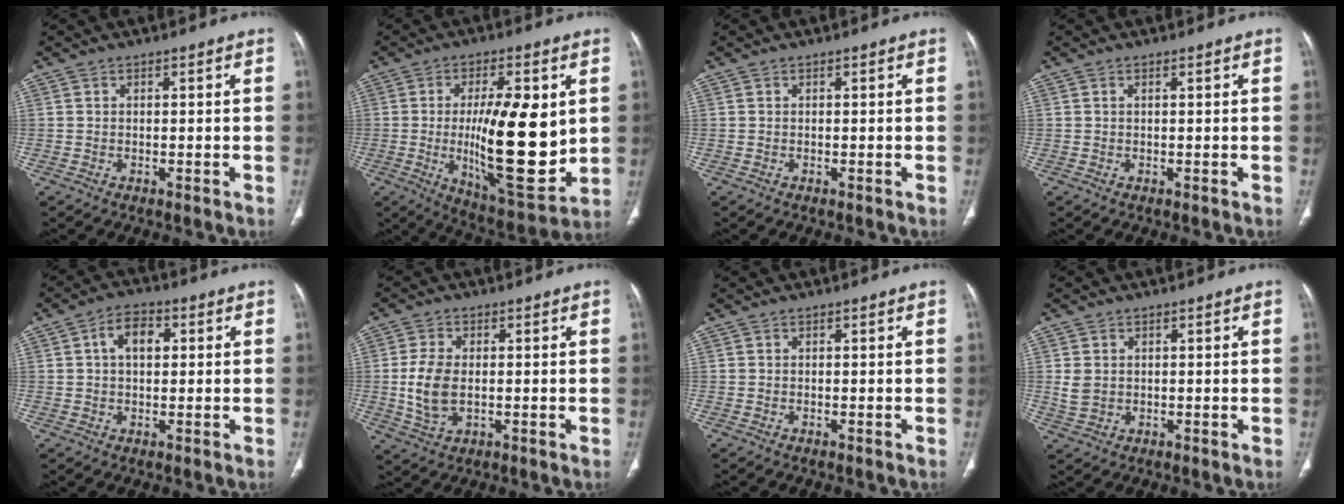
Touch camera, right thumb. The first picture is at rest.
{"total": 20.8, "force": [0.6, 6.9, 19.7], "torque": [-0.291, -0.033, 0.021]}
{"total": 0.0}
{"total": 0.0}
{"total": 6.2, "force": [1.5, 3.9, 4.6], "torque": [-0.064, 0.006, 0.018]}
{"total": 7.4, "force": [-0.2, 4.2, 6.0], "torque": [-0.130, -0.004, 0.001]}
{"total": 0.0}
{"total": 3.1, "force": [0.6, 2.4, 1.9], "torque": [-0.036, -0.002, 0.017]}